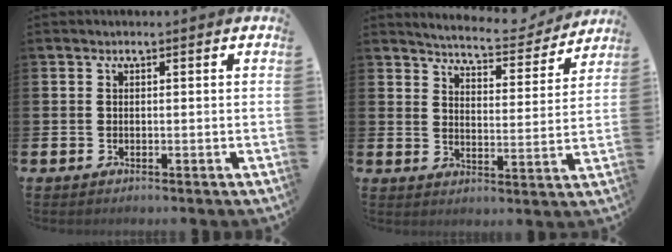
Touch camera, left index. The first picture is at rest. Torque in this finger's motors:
{"motor_torque": [0.96, -1.18, 0.47, 0.04]}